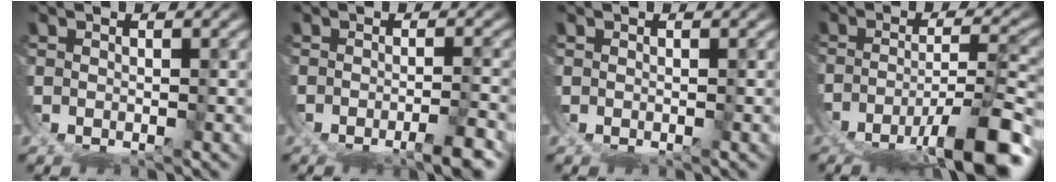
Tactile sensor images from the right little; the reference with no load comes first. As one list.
[{"total": 4.4, "force": [-2.8, 1.4, 3.1], "torque": [-0.042, -0.014, -0.032]}, {"total": 0.0}, {"total": 9.4, "force": [-5.2, 3.2, 7.2], "torque": [-0.111, -0.021, -0.059]}]